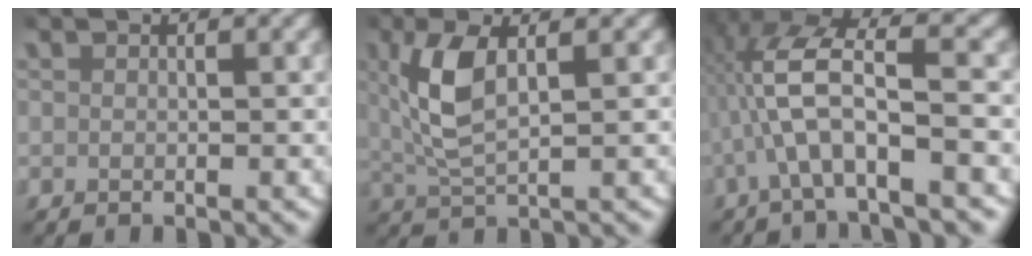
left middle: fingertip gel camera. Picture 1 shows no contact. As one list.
[{"total": 4.6, "force": [1.2, 1.8, 4.1], "torque": [-0.103, 0.000, 0.026]}, {"total": 6.4, "force": [0.1, 2.5, 5.9], "torque": [-0.130, 0.002, 0.000]}]